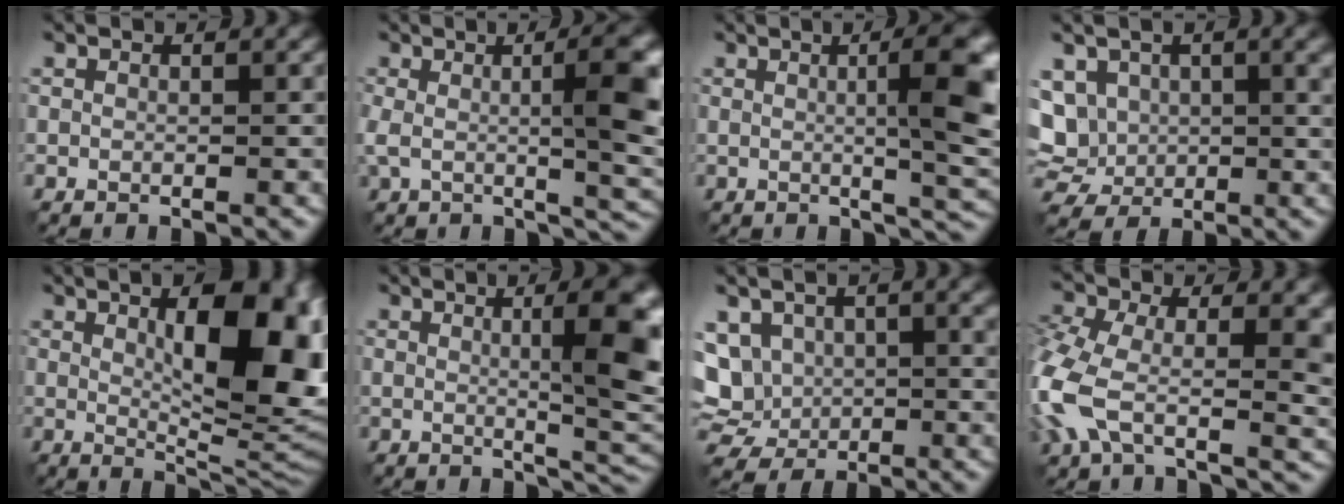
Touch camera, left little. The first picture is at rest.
{"total": 9.0, "force": [0.5, 2.6, 8.5], "torque": [-0.121, 0.004, 0.005]}
{"total": 8.3, "force": [0.7, 1.9, 8.0], "torque": [-0.087, 0.007, 0.012]}
{"total": 8.4, "force": [2.1, 6.0, 5.5], "torque": [-0.122, -0.005, 0.040]}
{"total": 13.4, "force": [2.6, 4.8, 12.2], "torque": [-0.143, 0.003, 0.040]}
{"total": 9.3, "force": [1.1, 2.2, 8.9], "torque": [-0.095, 0.008, 0.018]}
{"total": 7.7, "force": [1.8, 5.9, 4.6], "torque": [-0.102, 0.001, 0.032]}
{"total": 13.1, "force": [-1.5, 7.2, 10.8], "torque": [-0.262, -0.023, -0.030]}